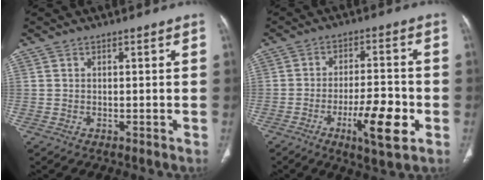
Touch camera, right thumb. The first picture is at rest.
{"total": 11.0, "force": [-4.2, 2.9, 9.8], "torque": [-0.157, 0.013, -0.066]}